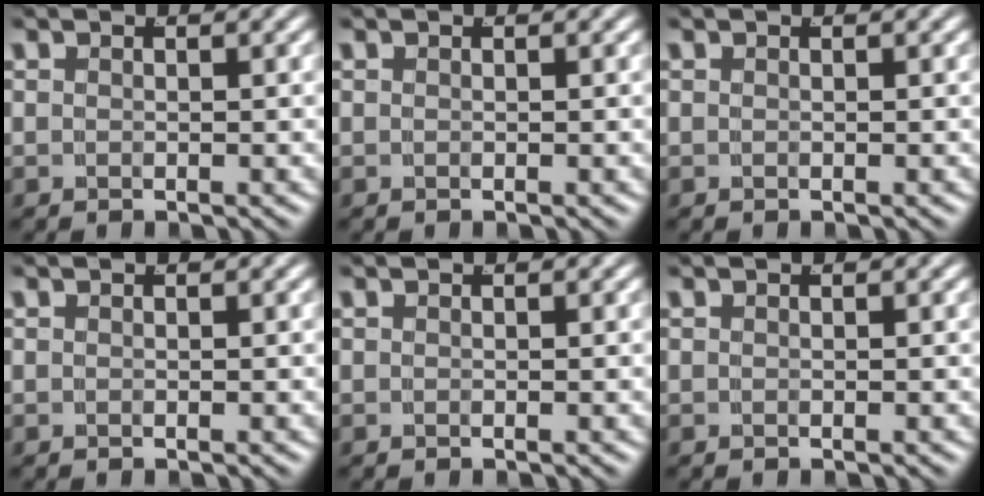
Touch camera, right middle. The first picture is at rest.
{"total": 0.0}
{"total": 0.0}
{"total": 0.0}
{"total": 0.0}
{"total": 0.0}